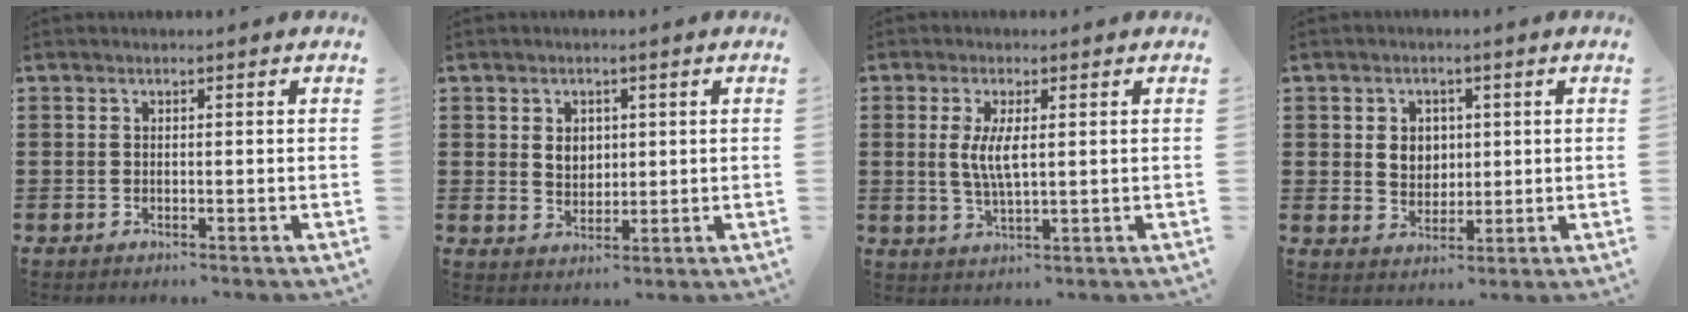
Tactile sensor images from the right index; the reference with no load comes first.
{"total": 3.1, "force": [0.9, 2.5, 1.7], "torque": [-0.033, 0.006, 0.013]}
{"total": 4.8, "force": [0.7, 1.5, 4.5], "torque": [-0.097, 0.002, 0.008]}
{"total": 3.8, "force": [0.9, 3.4, 1.6], "torque": [-0.036, 0.009, 0.013]}